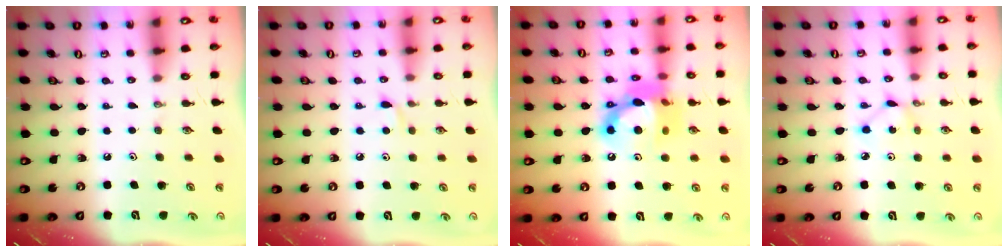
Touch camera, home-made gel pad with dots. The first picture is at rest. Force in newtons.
{"total": 4.4, "press": 4.3, "slide": 0.5}
{"total": 15.1, "press": 15.1, "slide": 1.1}
{"total": 1.7, "press": 1.7, "slide": 0.1}